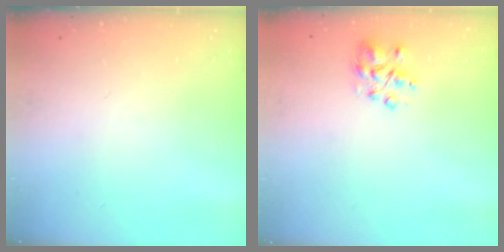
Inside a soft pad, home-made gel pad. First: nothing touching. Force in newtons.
{"total": 4.6, "press": 4.5, "slide": 0.5}